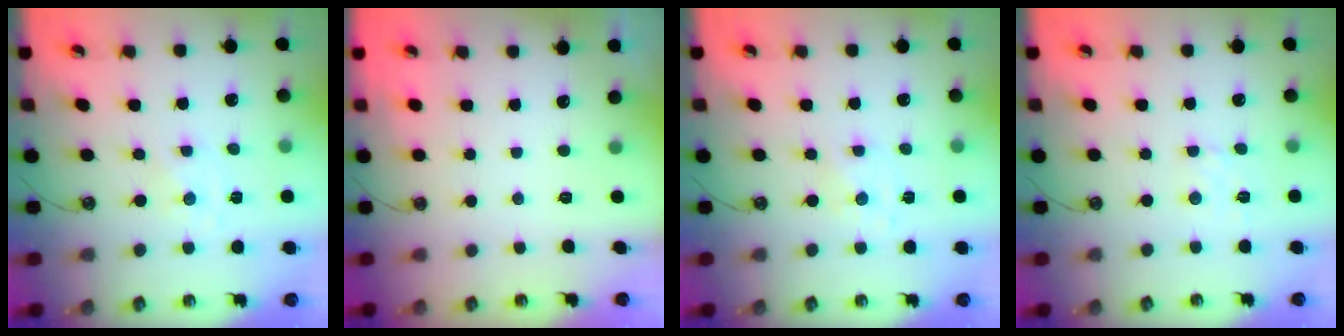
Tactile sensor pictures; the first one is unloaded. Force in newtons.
{"total": 0.0}
{"total": 0.8, "press": 0.8, "slide": 0.2}
{"total": 2.1, "press": 2.0, "slide": 0.6}